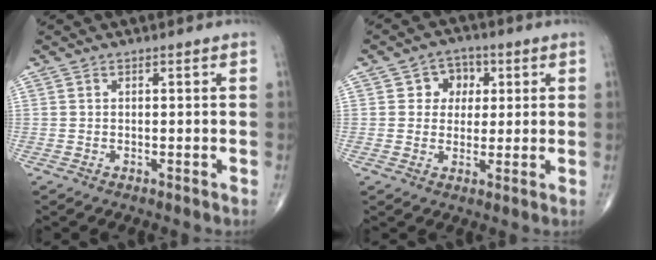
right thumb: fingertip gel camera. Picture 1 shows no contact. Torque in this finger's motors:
{"motor_torque": [-0.43, 0.56, 0.04, 0.14, 0.02]}